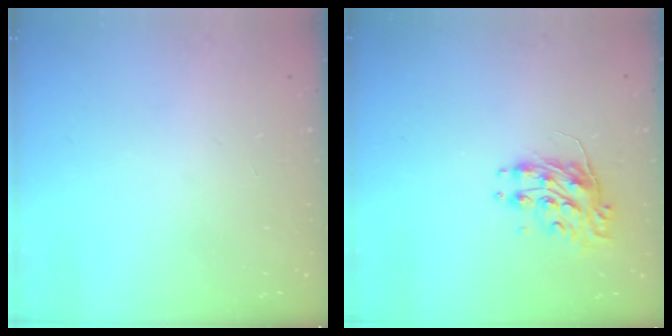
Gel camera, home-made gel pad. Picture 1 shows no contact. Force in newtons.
{"total": 8.7, "press": 8.7, "slide": 0.3}